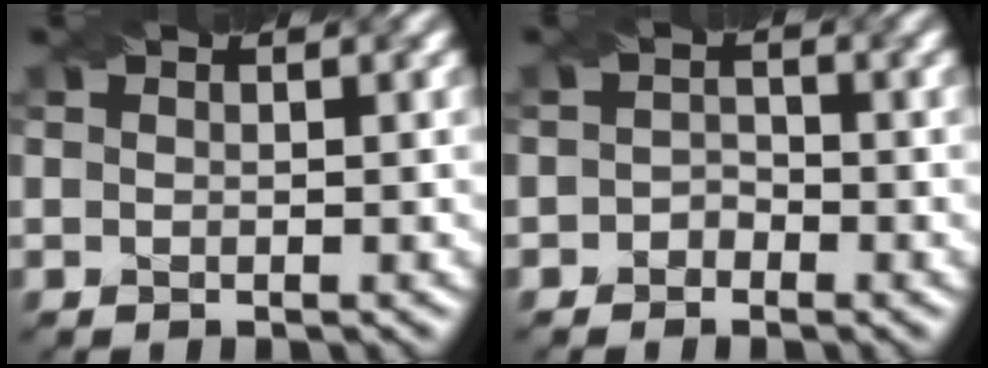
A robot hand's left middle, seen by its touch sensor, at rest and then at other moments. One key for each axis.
{"total": 1.2, "fx": -1.0, "fy": 0.6, "fz": 0.1, "tx": 0.001, "ty": 0.009, "tz": -0.020}